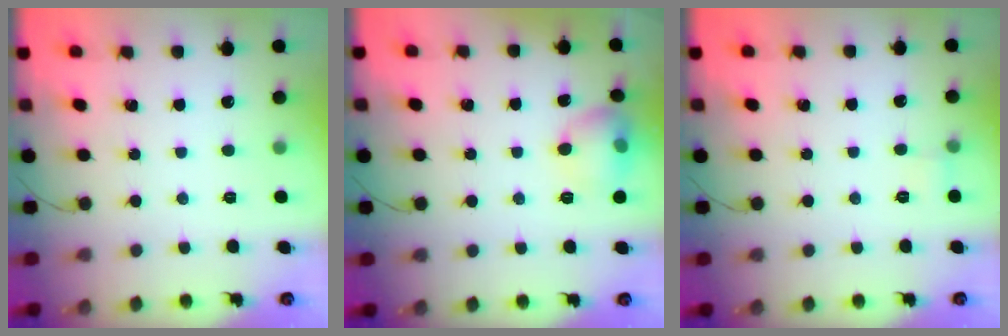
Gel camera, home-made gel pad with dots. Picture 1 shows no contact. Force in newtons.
{"total": 10.2, "press": 10.0, "slide": 1.9}
{"total": 5.0, "press": 4.8, "slide": 1.5}